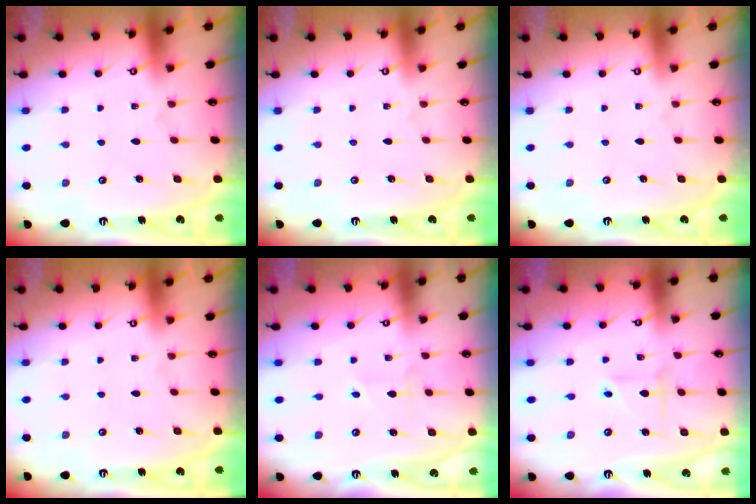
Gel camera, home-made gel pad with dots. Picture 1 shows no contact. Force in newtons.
{"total": 0.0}
{"total": 0.0}
{"total": 0.0}
{"total": 2.2, "press": 2.2, "slide": 0.3}
{"total": 2.7, "press": 2.7, "slide": 0.3}